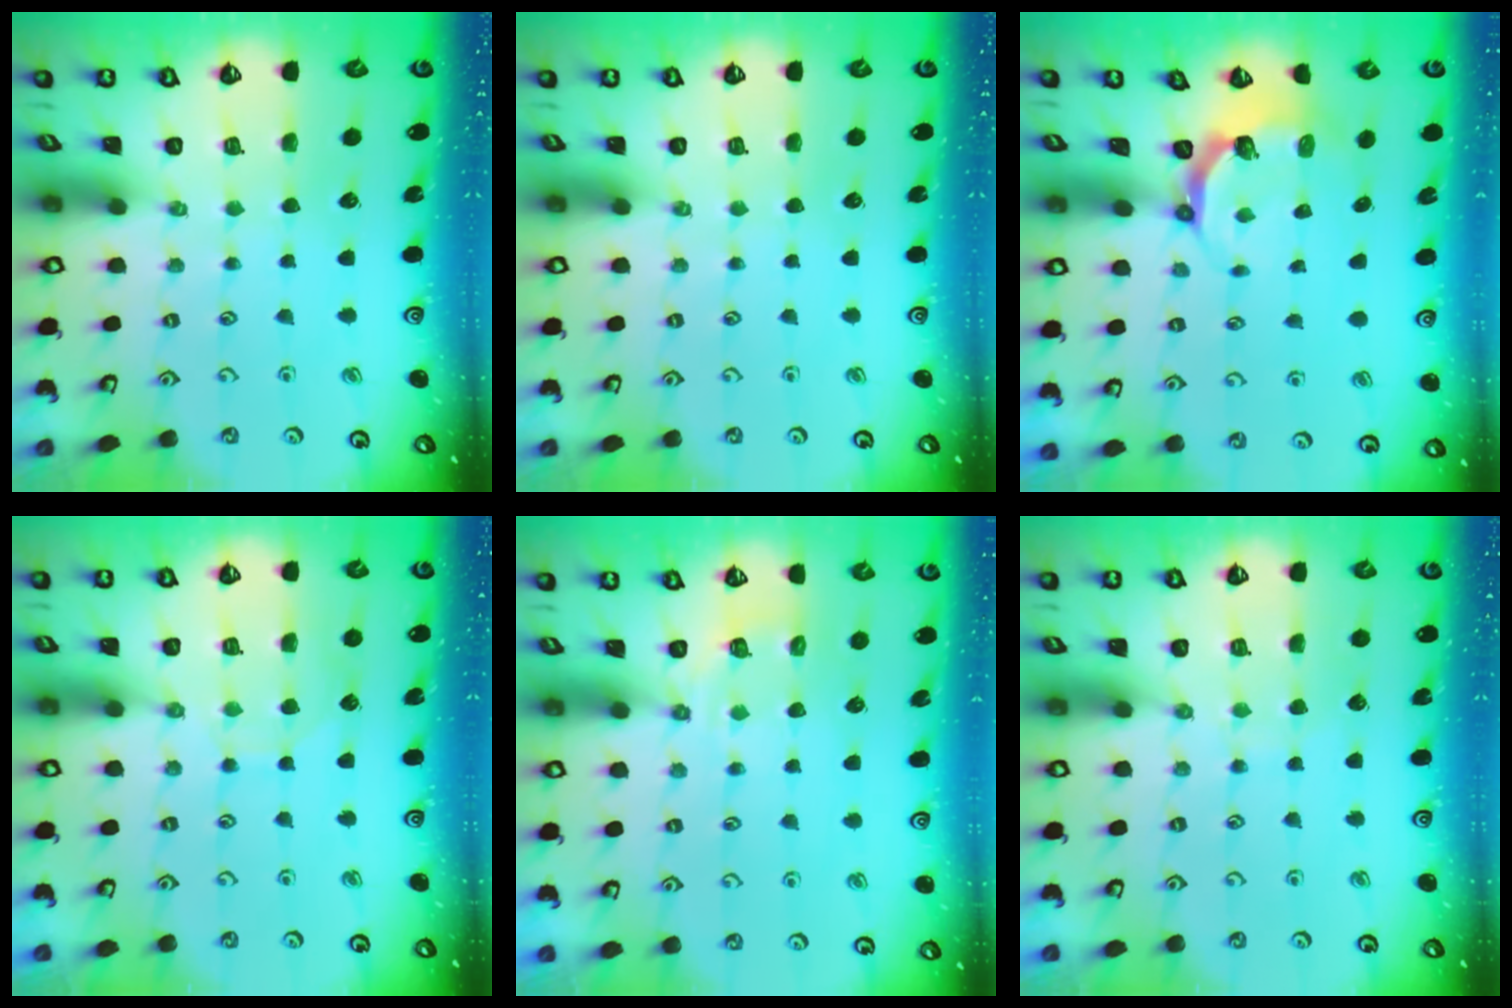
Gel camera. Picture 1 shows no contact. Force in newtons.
{"total": 0.0}
{"total": 5.9, "press": 4.8, "slide": 3.4}
{"total": 7.0, "press": 7.0, "slide": 0.5}
{"total": 4.7, "press": 4.4, "slide": 1.4}
{"total": 5.4, "press": 5.3, "slide": 0.6}